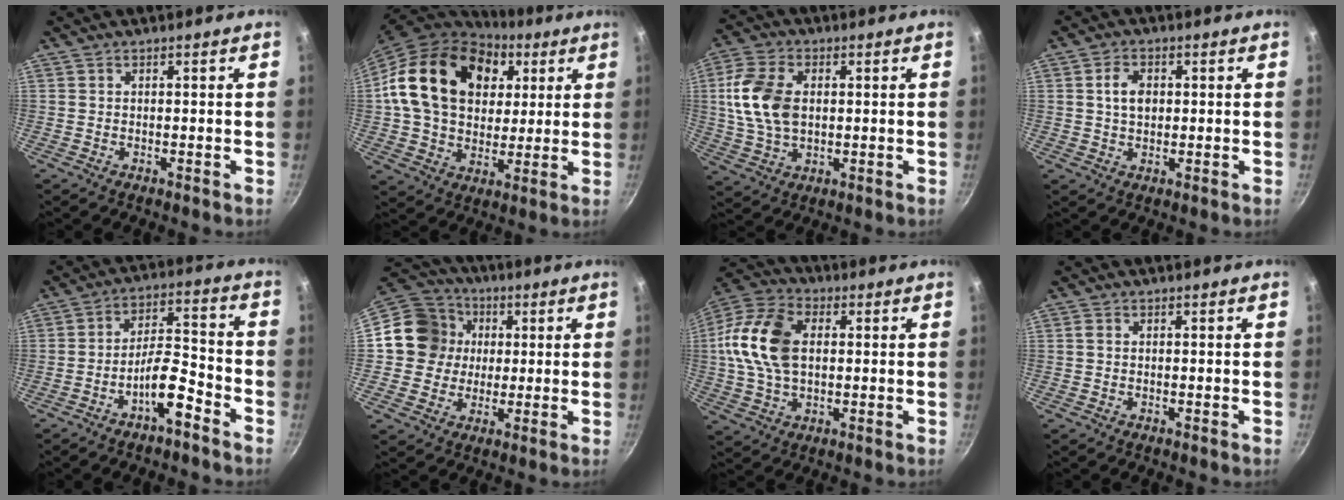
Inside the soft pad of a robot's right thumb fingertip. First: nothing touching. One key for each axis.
{"total": 23.4, "fx": 6.5, "fy": 17.2, "fz": 14.4, "tx": -0.229, "ty": 0.006, "tz": 0.107}
{"total": 12.3, "fx": 1.4, "fy": 8.1, "fz": 9.2, "tx": -0.171, "ty": 0.005, "tz": 0.025}
{"total": 4.6, "fx": 0.7, "fy": 3.2, "fz": 3.2, "tx": -0.043, "ty": 0.003, "tz": 0.011}
{"total": 8.8, "fx": -5.3, "fy": 2.7, "fz": 6.5, "tx": -0.103, "ty": 0.053, "tz": -0.087}
{"total": 12.9, "fx": 1.3, "fy": 12.1, "fz": 4.2, "tx": -0.043, "ty": 0.024, "tz": 0.008}
{"total": 16.4, "fx": 1.9, "fy": 10.6, "fz": 12.3, "tx": -0.225, "ty": 0.020, "tz": 0.022}
{"total": 0.6, "fx": 0.0, "fy": 0.4, "fz": 0.4, "tx": -0.009, "ty": 0.002, "tz": 0.001}